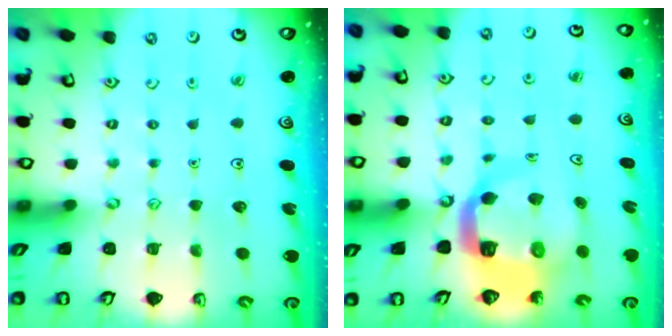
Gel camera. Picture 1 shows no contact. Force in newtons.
{"total": 11.3, "press": 11.2, "slide": 1.5}